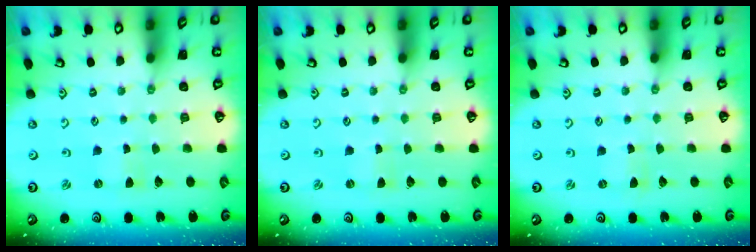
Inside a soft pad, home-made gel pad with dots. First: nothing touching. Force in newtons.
{"total": 0.0}
{"total": 0.0}